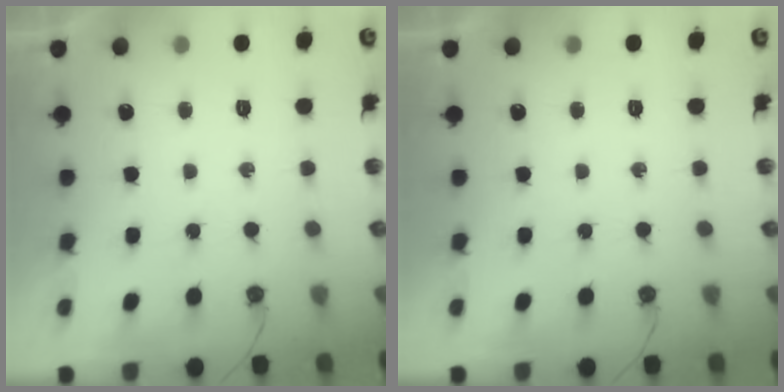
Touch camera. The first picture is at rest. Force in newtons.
{"total": 0.0}